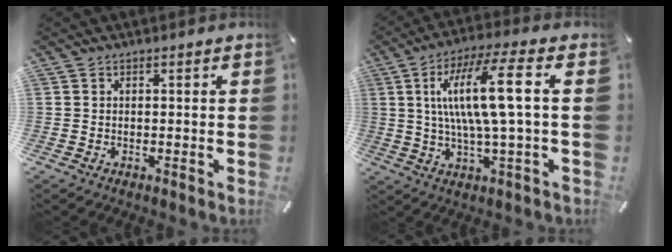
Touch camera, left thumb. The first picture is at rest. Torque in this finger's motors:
{"motor_torque": [1.28, 1.57, 2.01, -0.77, 0.32]}